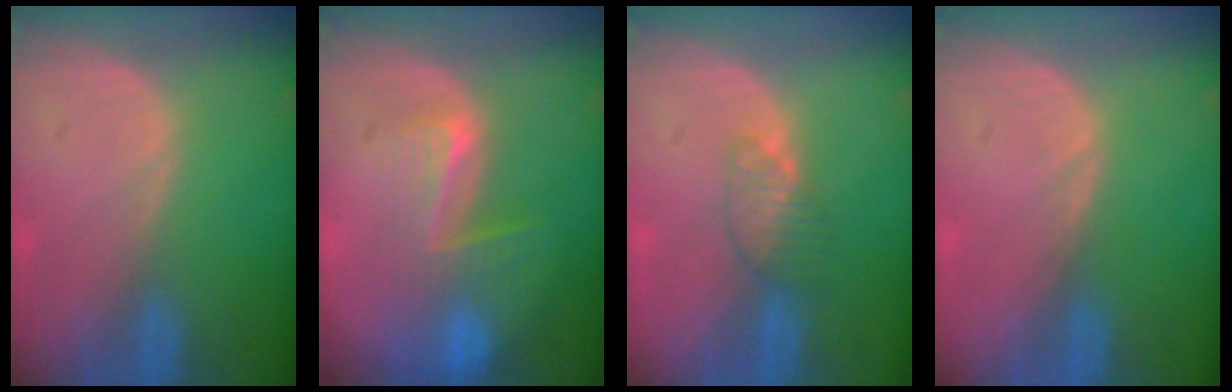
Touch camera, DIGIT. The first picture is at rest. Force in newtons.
{"total": 8.0, "press": 7.1, "slide": 3.7}
{"total": 3.5, "press": 3.2, "slide": 1.4}
{"total": 0.6, "press": 0.4, "slide": 0.4}